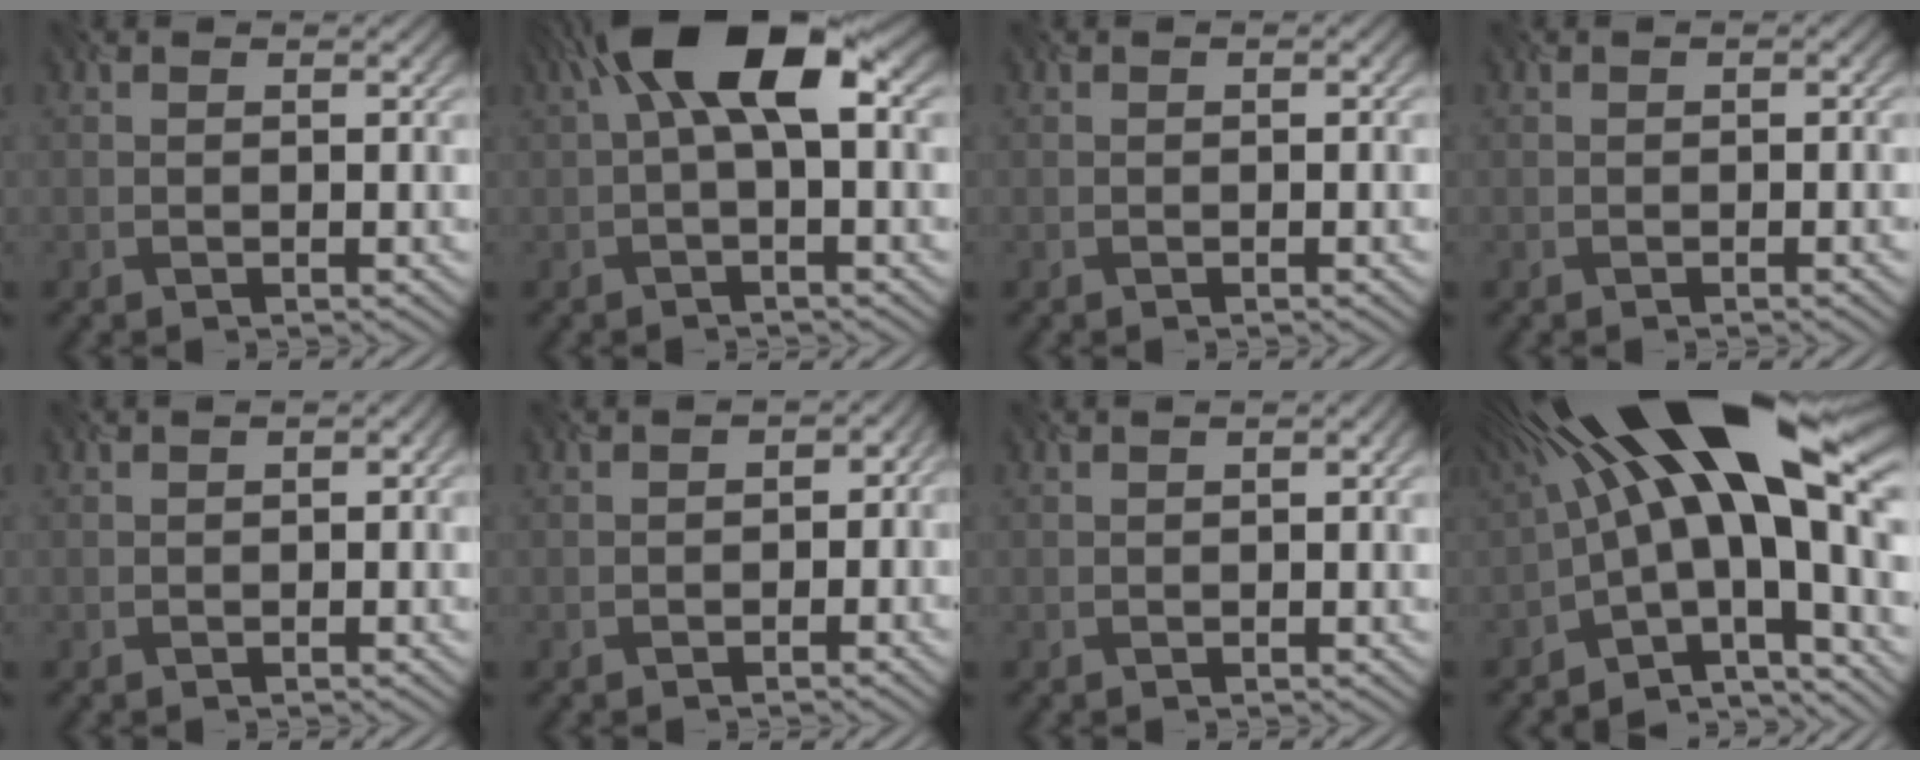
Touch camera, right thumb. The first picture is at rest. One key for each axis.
{"total": 10.4, "fx": 2.9, "fy": 3.9, "fz": 9.2, "tx": -0.162, "ty": 0.024, "tz": 0.047}
{"total": 0.9, "fx": -0.1, "fy": 0.3, "fz": 0.8, "tx": -0.007, "ty": -0.001, "tz": -0.008}
{"total": 1.7, "fx": -0.3, "fy": 0.6, "fz": 1.5, "tx": -0.009, "ty": 0.002, "tz": -0.011}
{"total": 1.2, "fx": -0.5, "fy": 0.5, "fz": 0.9, "tx": -0.013, "ty": 0.000, "tz": -0.006}
{"total": 2.2, "fx": -1.5, "fy": 1.2, "fz": 1.1, "tx": -0.017, "ty": -0.001, "tz": -0.019}
{"total": 1.6, "fx": 0.0, "fy": 0.7, "fz": 1.5, "tx": -0.014, "ty": 0.000, "tz": -0.003}
{"total": 19.8, "fx": 1.8, "fy": 7.2, "fz": 18.3, "tx": -0.262, "ty": 0.017, "tz": 0.019}